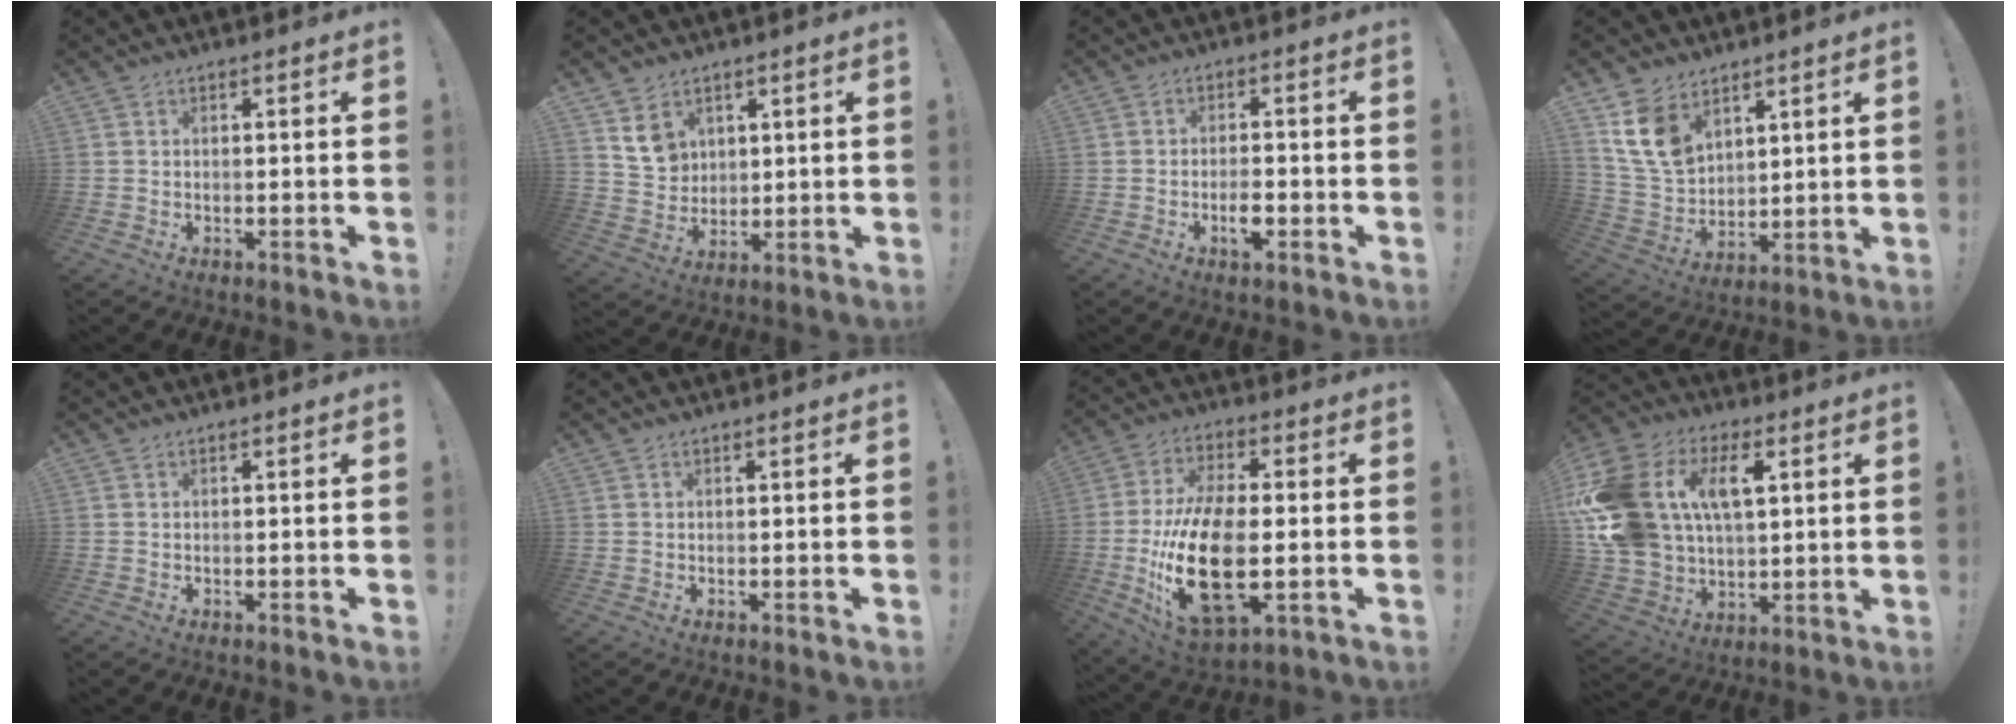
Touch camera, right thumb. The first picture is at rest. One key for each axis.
{"total": 8.1, "fx": 5.1, "fy": 5.8, "fz": 2.4, "tx": -0.038, "ty": -0.030, "tz": 0.102}
{"total": 4.2, "fx": -1.8, "fy": 2.1, "fz": 3.1, "tx": -0.045, "ty": 0.007, "tz": -0.033}
{"total": 12.6, "fx": 7.3, "fy": 8.3, "fz": 6.0, "tx": -0.125, "ty": -0.033, "tz": 0.149}
{"total": 0.0}
{"total": 0.0}
{"total": 22.2, "fx": -3.1, "fy": 11.2, "fz": 18.9, "tx": -0.379, "ty": -0.005, "tz": -0.045}
{"total": 22.4, "fx": 6.5, "fy": 15.6, "fz": 14.7, "tx": -0.290, "ty": -0.015, "tz": 0.122}